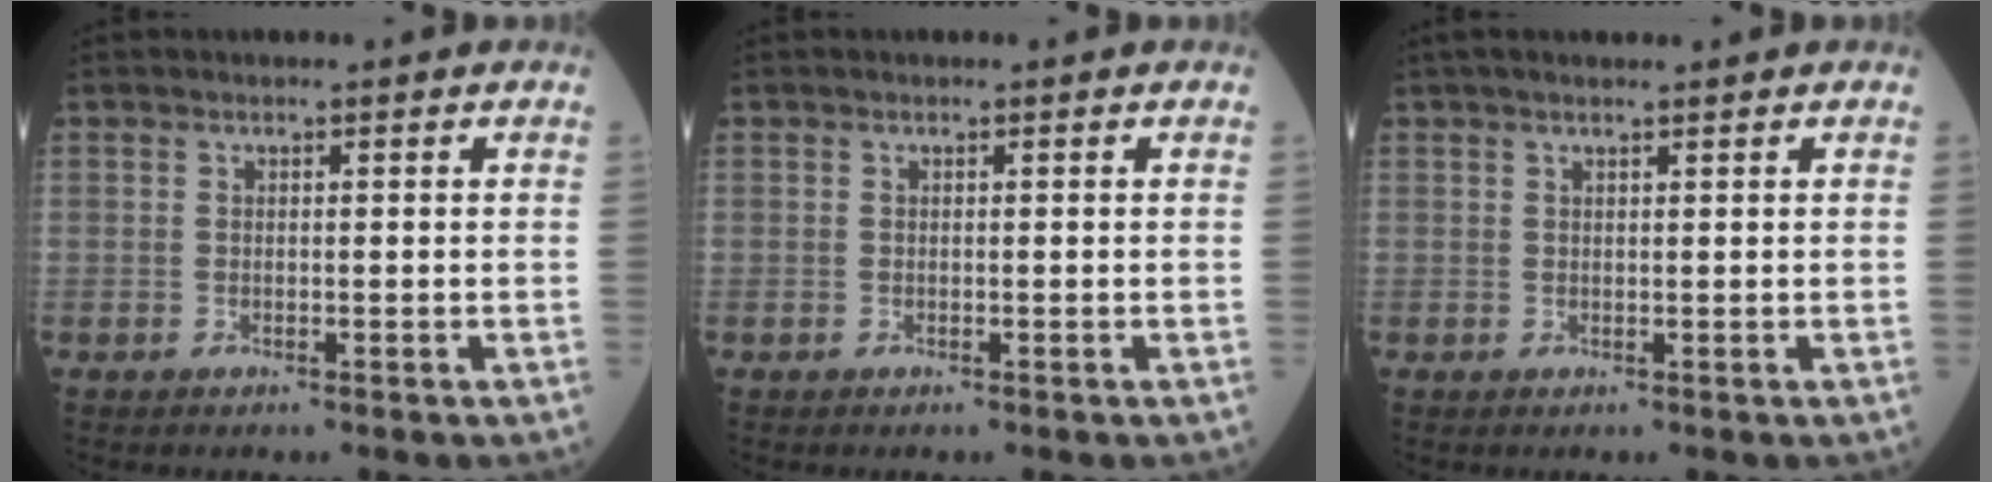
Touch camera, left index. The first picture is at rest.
{"total": 0.0}
{"total": 3.6, "force": [2.9, 0.1, 2.1], "torque": [-0.029, 0.026, 0.048]}